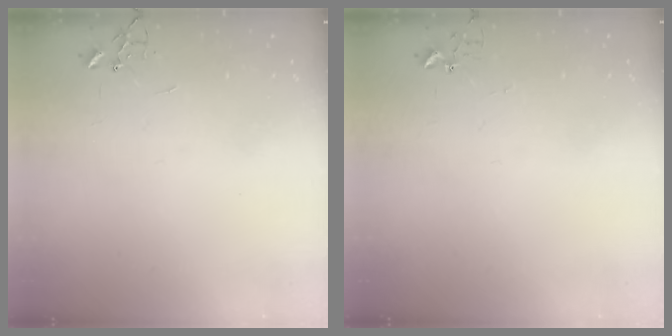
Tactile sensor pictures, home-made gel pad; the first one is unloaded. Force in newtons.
{"total": 2.7, "press": 2.7, "slide": 0.3}